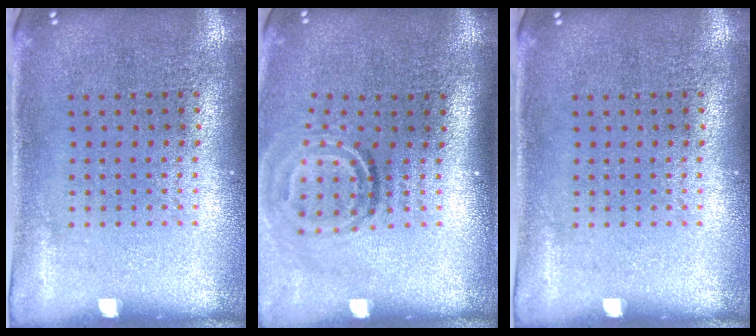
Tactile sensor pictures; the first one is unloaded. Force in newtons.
{"total": 1.9, "press": 1.2, "slide": 1.5}
{"total": 0.0}